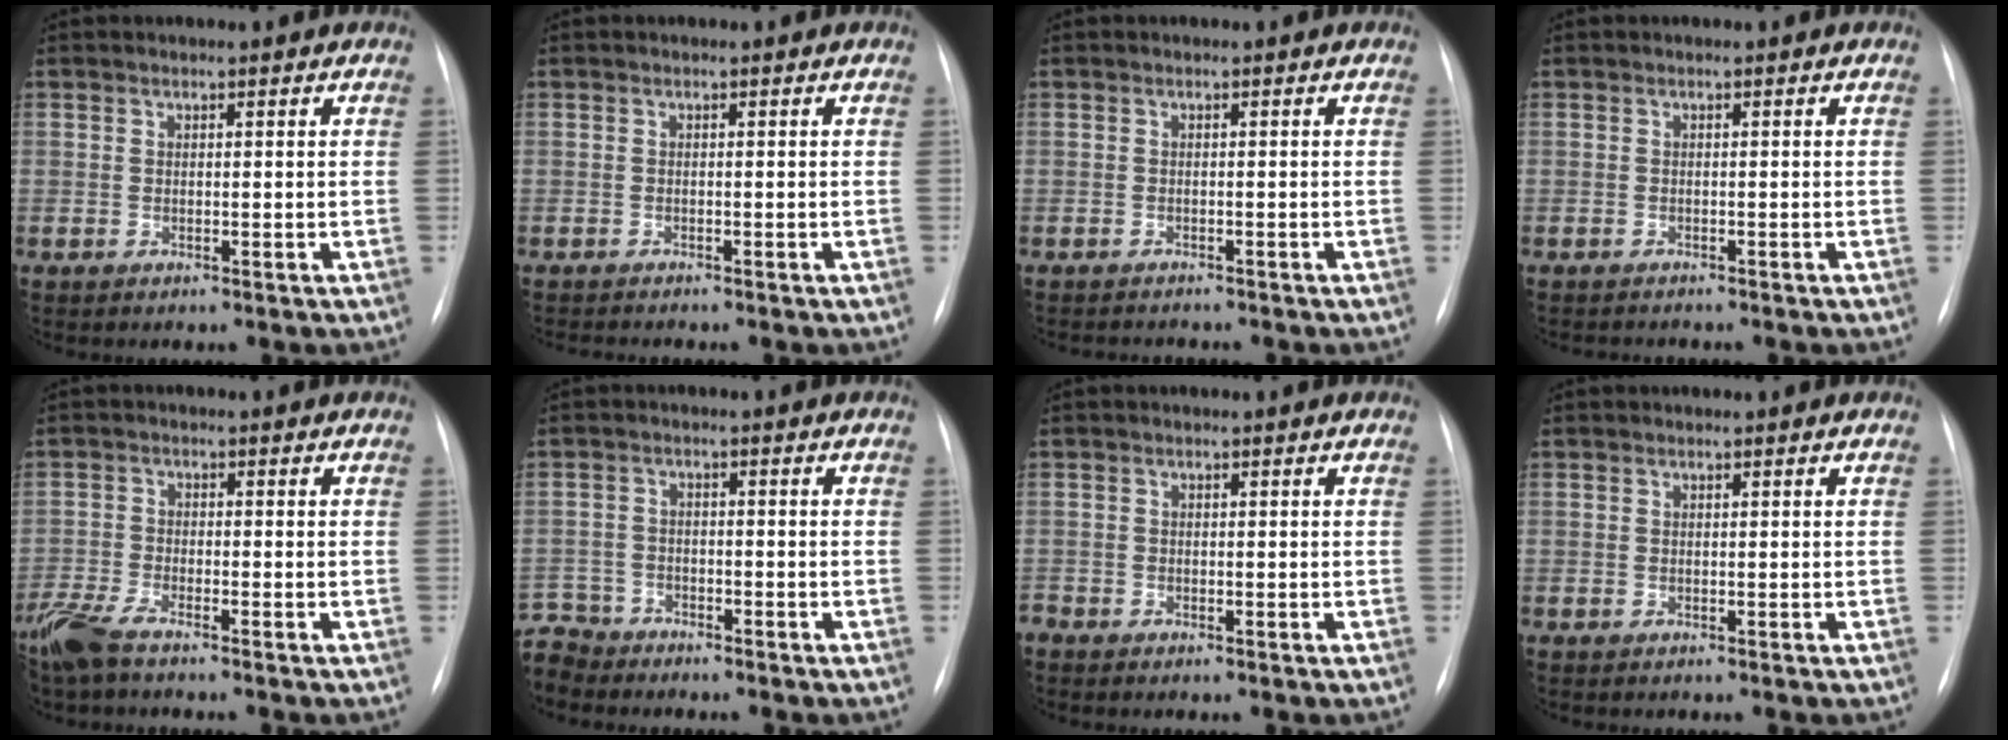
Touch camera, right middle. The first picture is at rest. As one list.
[{"total": 1.8, "force": [-1.8, -0.1, 0.5], "torque": [-0.005, -0.004, -0.025]}, {"total": 2.9, "force": [-2.8, 0.5, 0.6], "torque": [-0.003, -0.007, -0.036]}, {"total": 2.2, "force": [-2.1, 0.4, 0.5], "torque": [-0.003, -0.006, -0.026]}, {"total": 5.4, "force": [-4.5, 0.7, 2.9], "torque": [-0.070, -0.015, -0.093]}, {"total": 6.3, "force": [-5.8, 2.4, -0.3], "torque": [0.006, 0.002, -0.116]}, {"total": 1.0, "force": [-0.9, 0.5, 0.2], "torque": [-0.003, 0.001, -0.016]}, {"total": 0.0}]